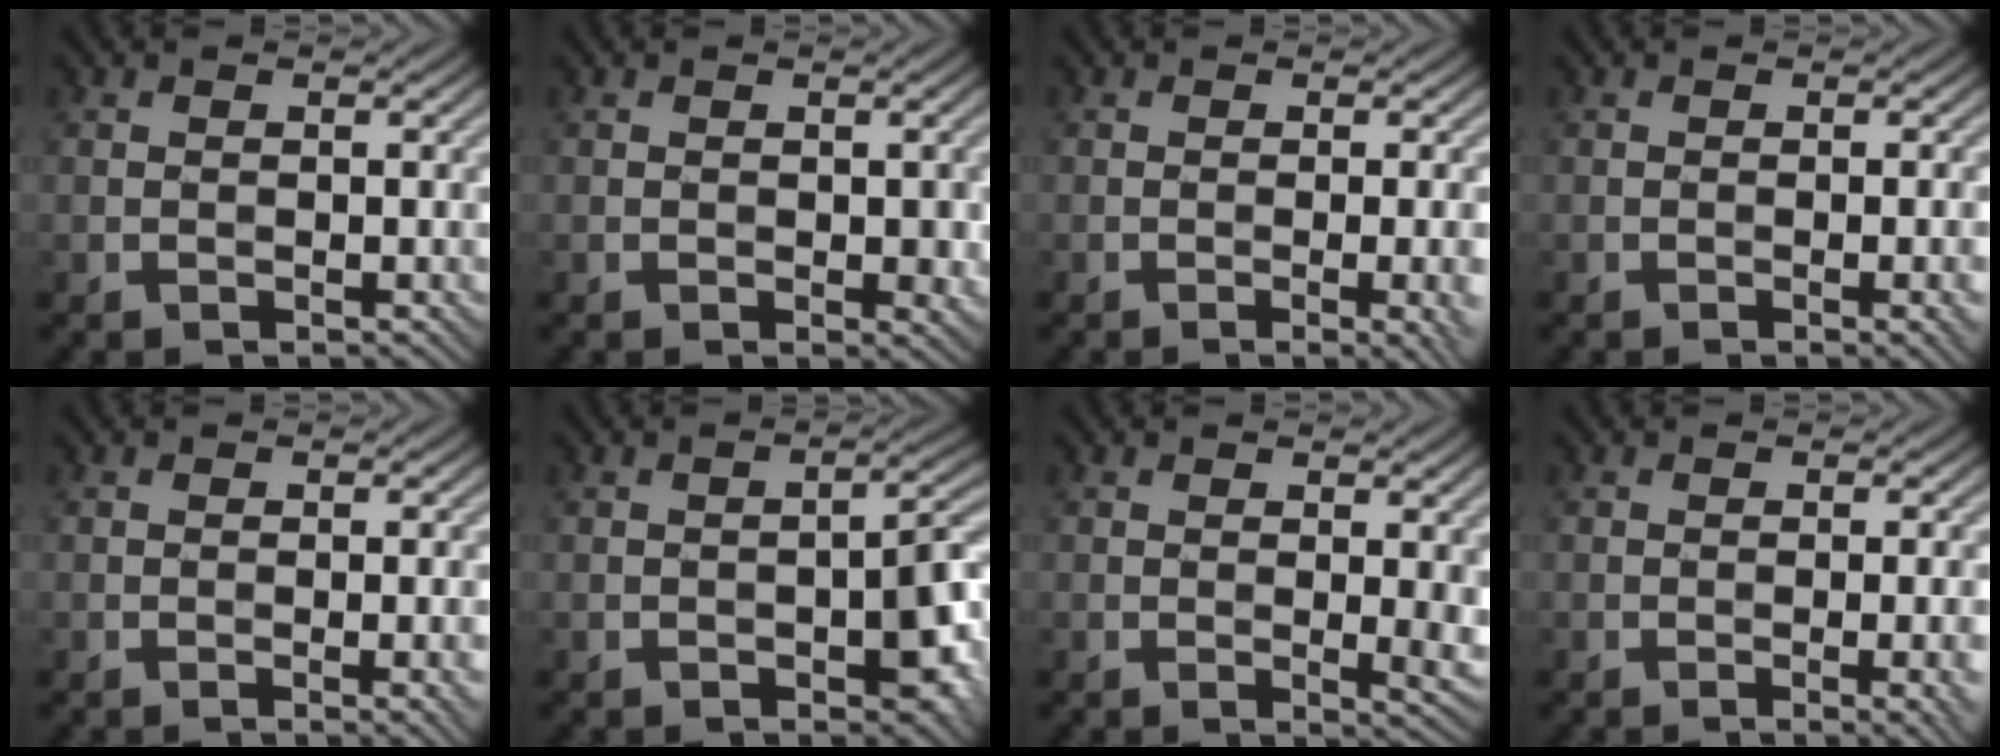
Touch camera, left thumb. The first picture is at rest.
{"total": 1.7, "force": [0.0, 1.0, 1.3], "torque": [-0.017, -0.006, 0.004]}
{"total": 4.5, "force": [-1.1, 1.1, 4.2], "torque": [-0.053, -0.001, -0.013]}
{"total": 2.8, "force": [-0.7, 0.6, 2.7], "torque": [-0.037, 0.002, -0.013]}
{"total": 2.4, "force": [-0.6, 0.4, 2.3], "torque": [-0.032, 0.001, -0.011]}
{"total": 5.9, "force": [-2.1, 2.7, 4.9], "torque": [-0.059, 0.002, -0.028]}
{"total": 2.7, "force": [0.5, 0.6, 2.6], "torque": [-0.041, -0.007, 0.008]}
{"total": 3.9, "force": [-1.0, 0.9, 3.7], "torque": [-0.047, 0.001, -0.014]}